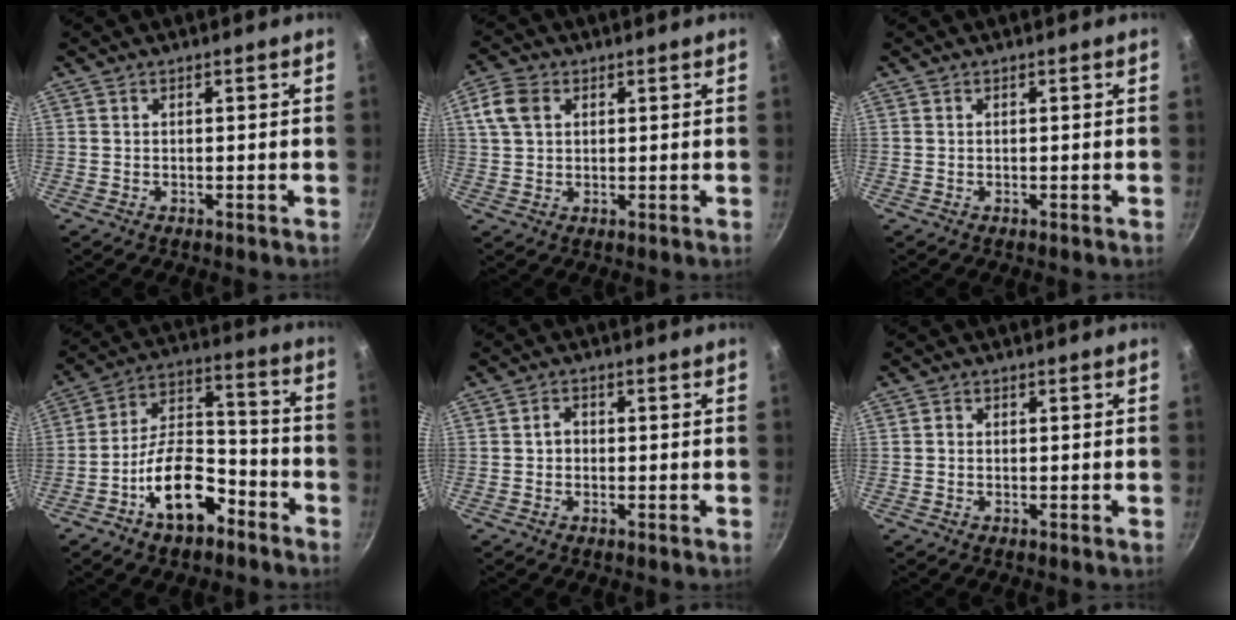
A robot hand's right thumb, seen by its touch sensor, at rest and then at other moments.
{"total": 6.2, "force": [2.1, 4.5, 3.8], "torque": [-0.068, 0.005, 0.034]}
{"total": 0.0}
{"total": 14.9, "force": [-7.9, 7.8, 9.9], "torque": [-0.135, 0.080, -0.139]}
{"total": 2.0, "force": [-0.2, 1.7, 1.0], "torque": [-0.010, 0.009, -0.005]}
{"total": 0.6, "force": [-0.2, 0.6, 0.2], "torque": [-0.002, 0.003, -0.004]}